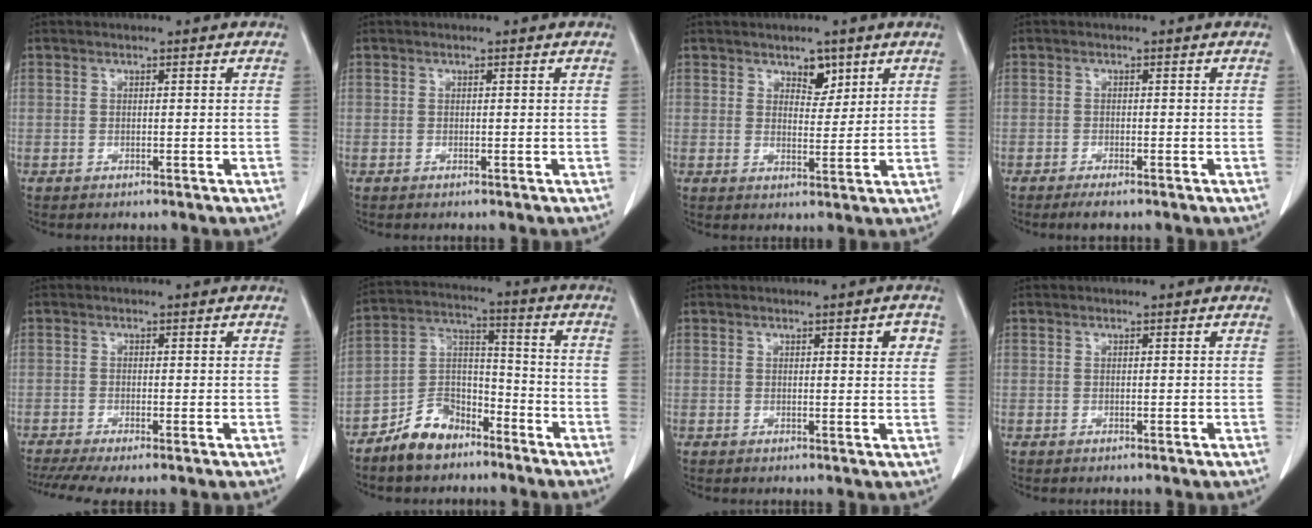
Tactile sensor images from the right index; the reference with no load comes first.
{"total": 0.0}
{"total": 3.4, "force": [2.2, 1.9, 1.8], "torque": [-0.022, -0.003, 0.037]}
{"total": 1.9, "force": [-1.5, 0.3, 1.2], "torque": [-0.022, -0.004, -0.024]}
{"total": 5.6, "force": [-3.9, 0.8, 4.0], "torque": [-0.070, -0.008, -0.066]}
{"total": 9.1, "force": [-6.8, 4.9, 3.4], "torque": [-0.069, 0.019, -0.128]}
{"total": 2.7, "force": [1.2, 0.6, 2.4], "torque": [-0.026, -0.002, 0.013]}
{"total": 0.0}